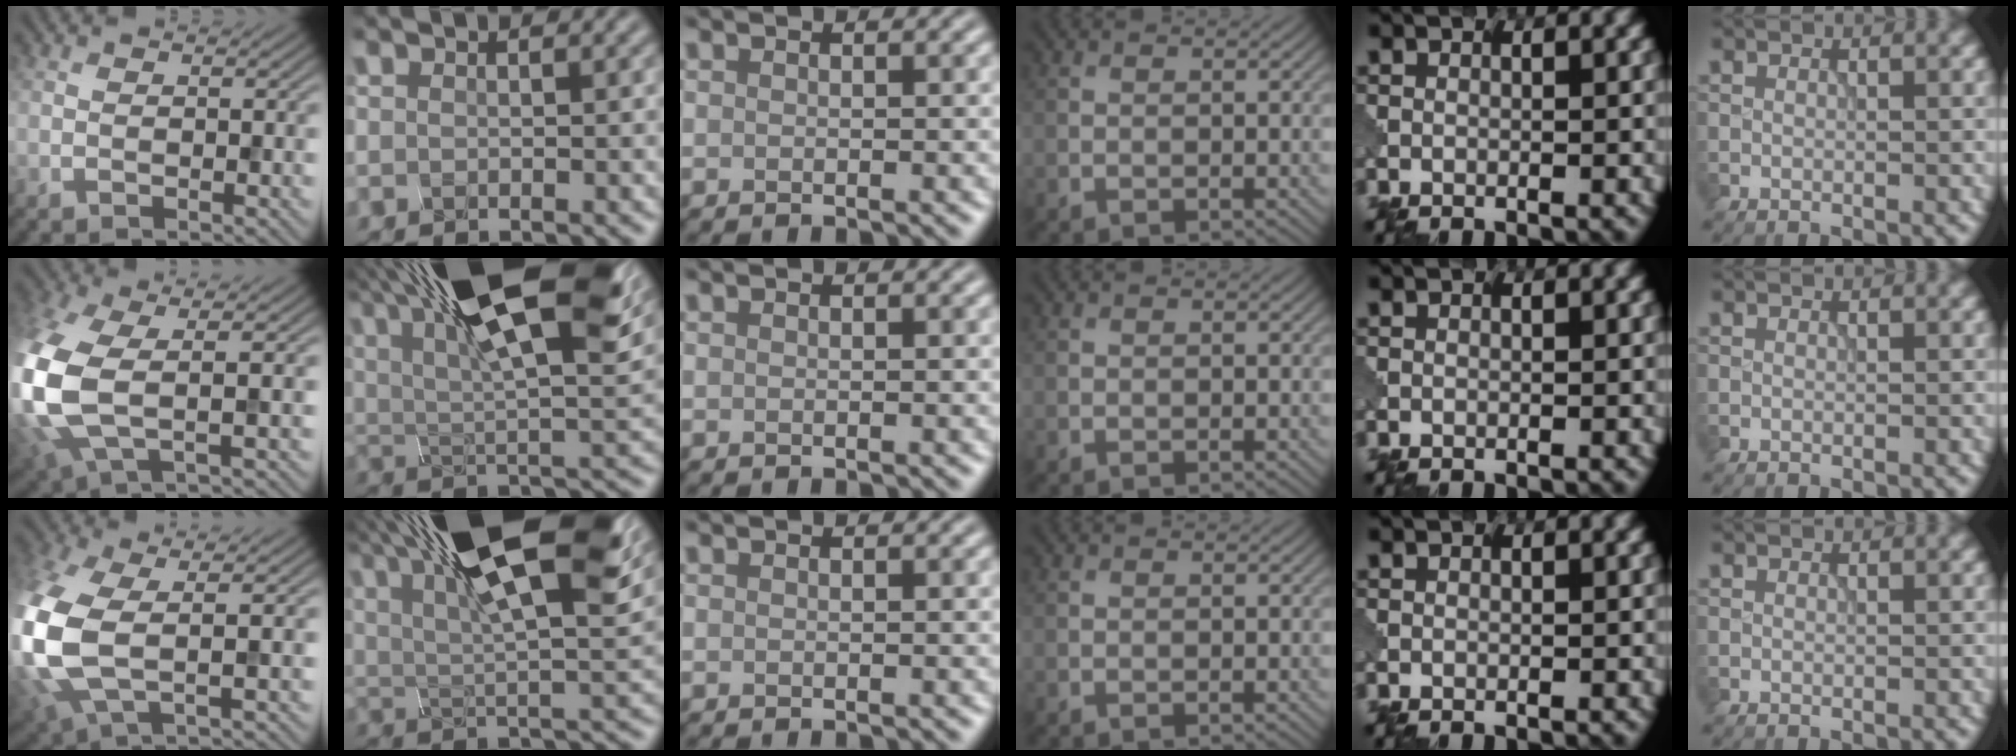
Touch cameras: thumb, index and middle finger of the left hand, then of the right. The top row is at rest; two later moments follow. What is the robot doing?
{"motion": "squeeze", "object": "clothespin"}